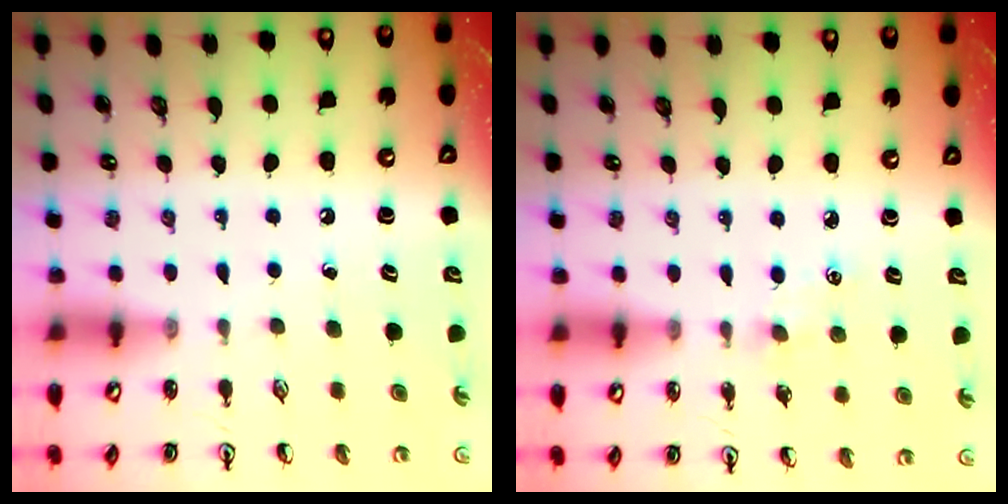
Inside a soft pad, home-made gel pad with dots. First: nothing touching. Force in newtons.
{"total": 2.5, "press": 2.5, "slide": 0.2}